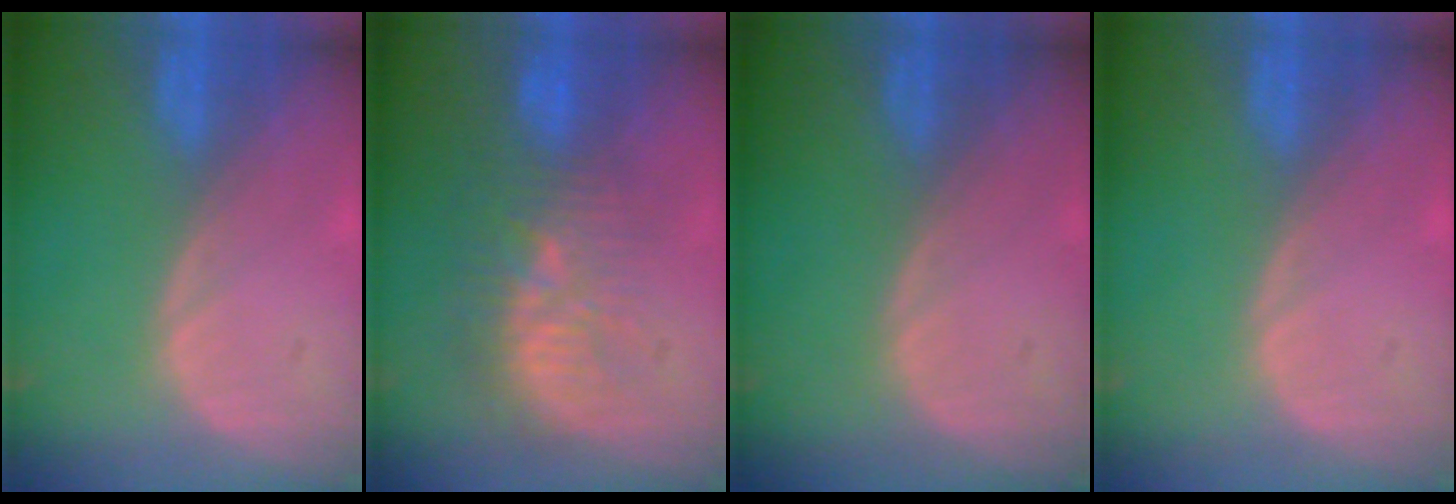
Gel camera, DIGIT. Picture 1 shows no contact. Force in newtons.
{"total": 9.3, "press": 8.9, "slide": 2.5}
{"total": 0.0}
{"total": 0.0}